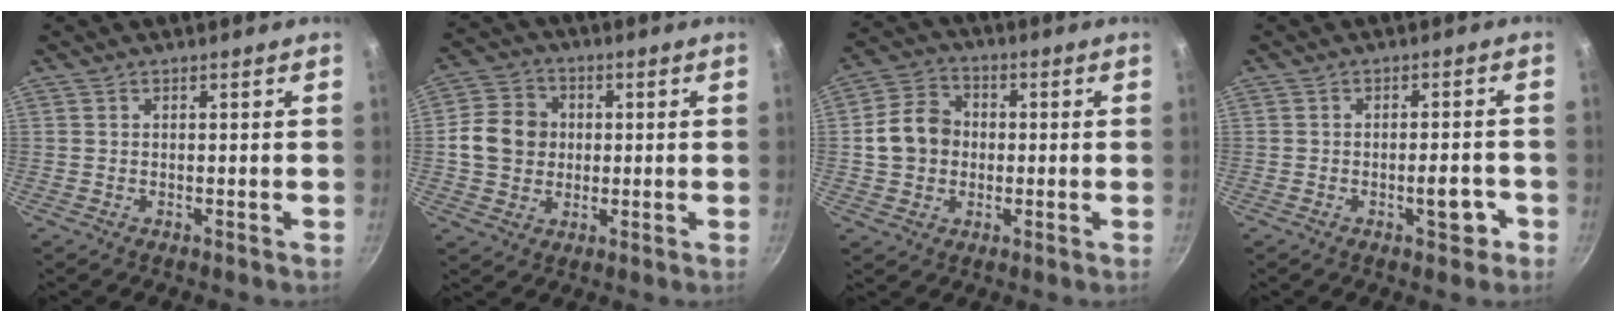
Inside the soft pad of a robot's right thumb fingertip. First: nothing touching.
{"total": 9.7, "force": [0.5, 8.5, 4.7], "torque": [-0.055, 0.011, -0.002]}
{"total": 9.5, "force": [-0.1, 8.0, 5.1], "torque": [-0.065, 0.019, -0.014]}
{"total": 4.6, "force": [-2.0, 2.1, 3.6], "torque": [-0.026, 0.021, -0.027]}